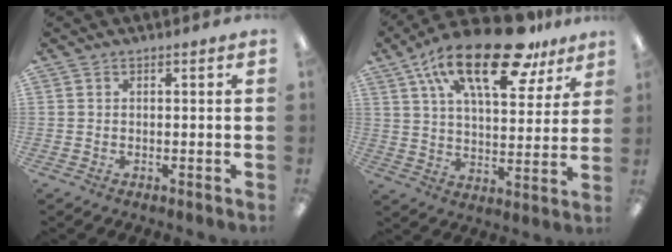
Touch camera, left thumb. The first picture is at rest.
{"total": 23.5, "force": [14.5, 9.6, 15.8], "torque": [-0.257, -0.068, 0.243]}